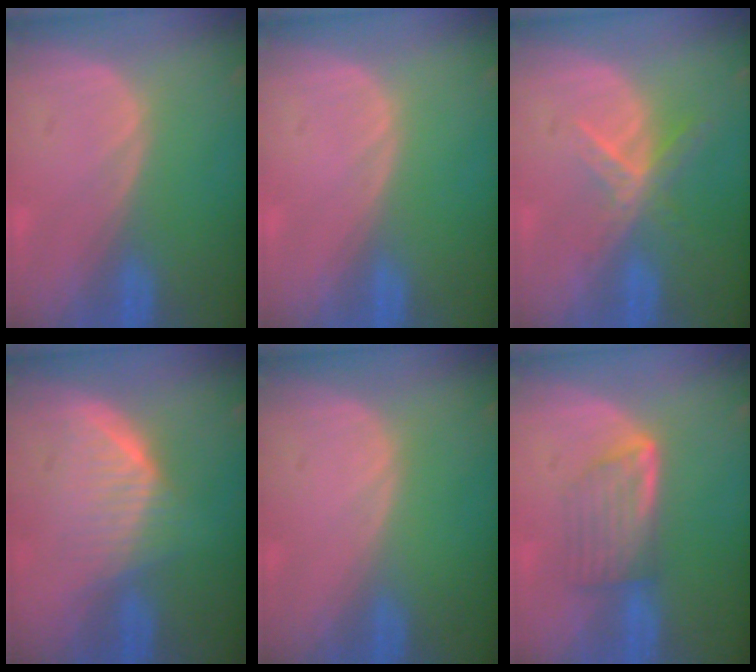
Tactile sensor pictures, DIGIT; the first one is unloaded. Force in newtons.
{"total": 0.0}
{"total": 5.6, "press": 4.9, "slide": 2.7}
{"total": 5.6, "press": 5.5, "slide": 1.1}
{"total": 0.0}
{"total": 5.7, "press": 5.3, "slide": 2.3}